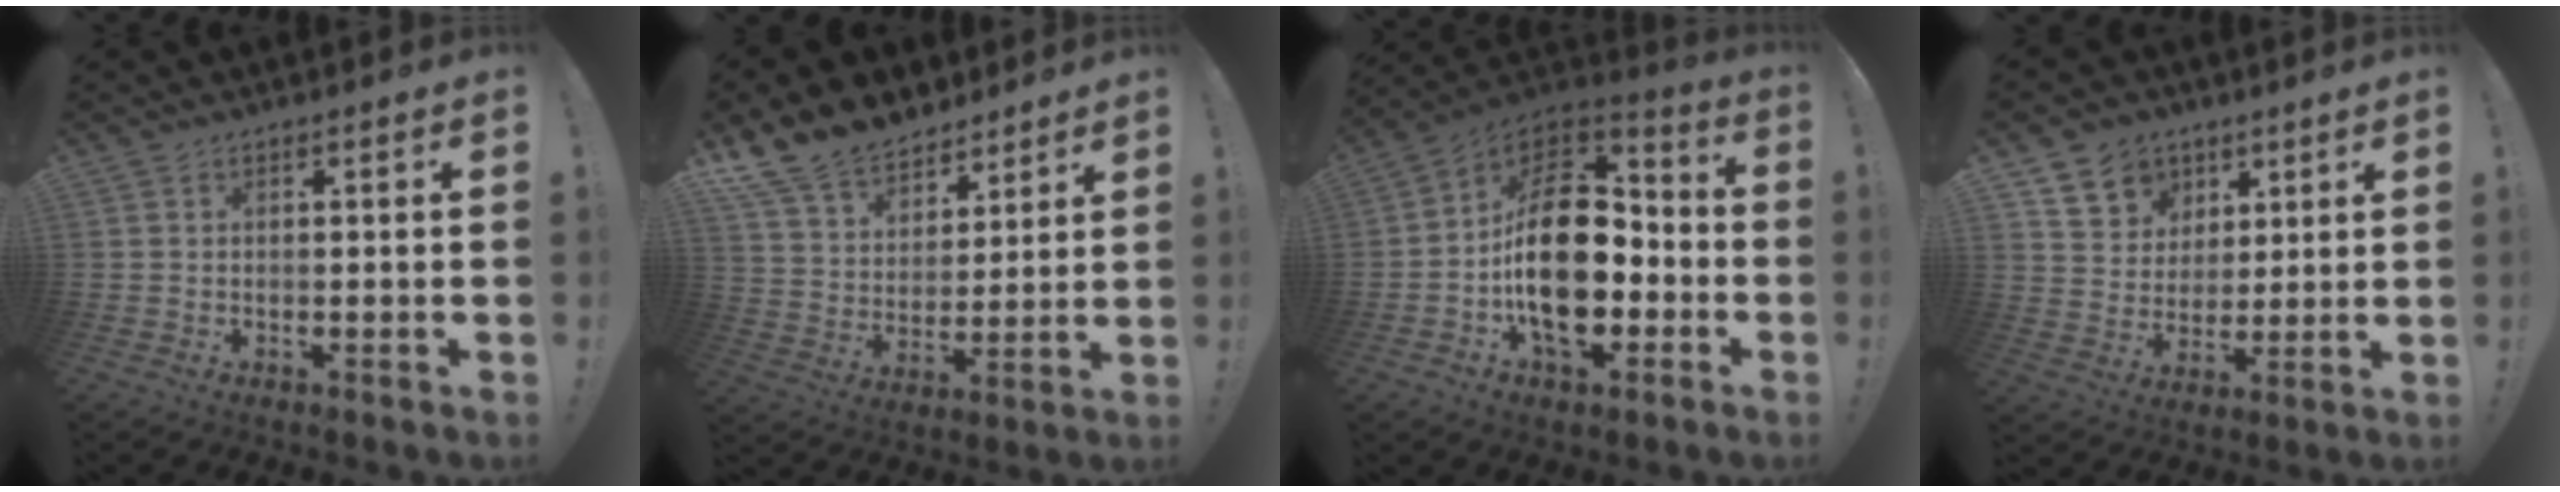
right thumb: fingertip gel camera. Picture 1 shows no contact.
{"total": 14.1, "force": [11.5, 7.5, 3.3], "torque": [-0.070, -0.085, 0.221]}
{"total": 24.2, "force": [-2.4, 14.6, 19.1], "torque": [-0.332, 0.026, -0.028]}
{"total": 9.6, "force": [5.3, 7.7, 2.1], "torque": [-0.030, -0.041, 0.107]}